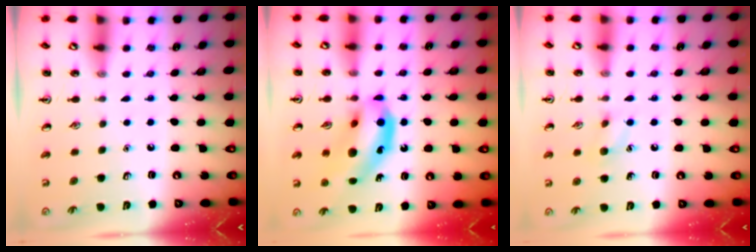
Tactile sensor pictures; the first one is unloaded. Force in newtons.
{"total": 14.2, "press": 13.5, "slide": 4.2}
{"total": 6.6, "press": 6.4, "slide": 1.5}